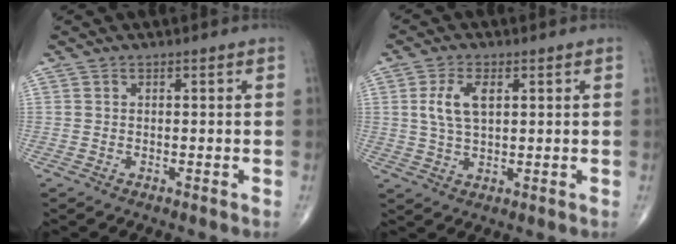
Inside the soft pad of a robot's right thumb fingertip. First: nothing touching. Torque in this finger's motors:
{"motor_torque": [-0.01, 0.08, 0.82, 0.27, 0.03]}